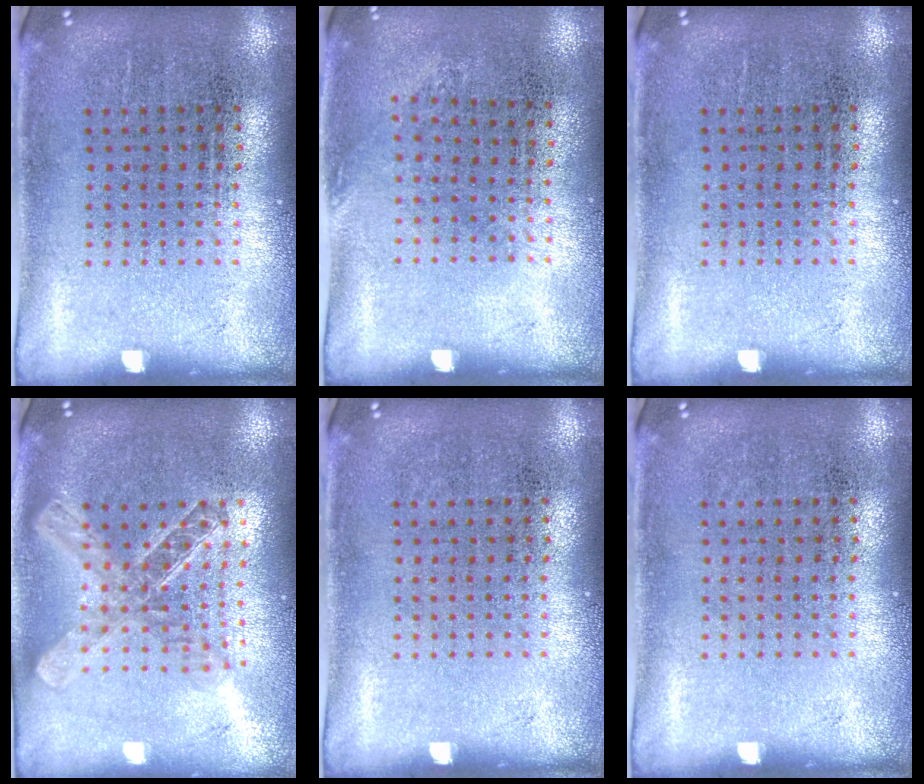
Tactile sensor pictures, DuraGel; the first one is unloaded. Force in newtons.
{"total": 0.9, "press": 0.7, "slide": 0.6}
{"total": 0.0}
{"total": 2.0, "press": 1.7, "slide": 1.1}
{"total": 0.0}
{"total": 0.0}